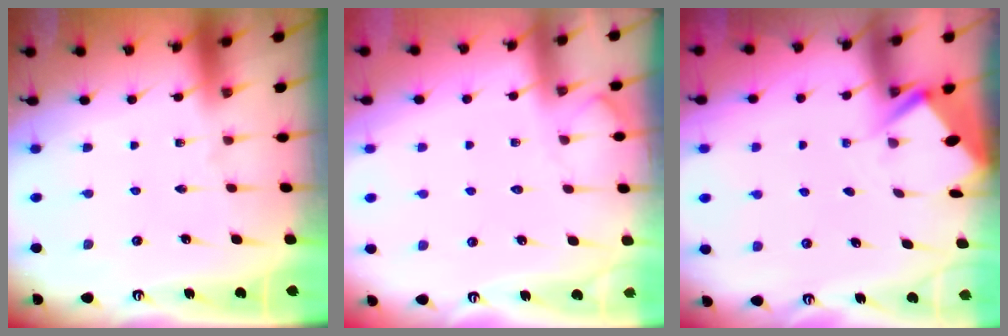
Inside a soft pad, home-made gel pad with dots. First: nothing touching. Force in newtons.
{"total": 4.2, "press": 4.1, "slide": 0.6}
{"total": 3.0, "press": 3.0, "slide": 0.4}